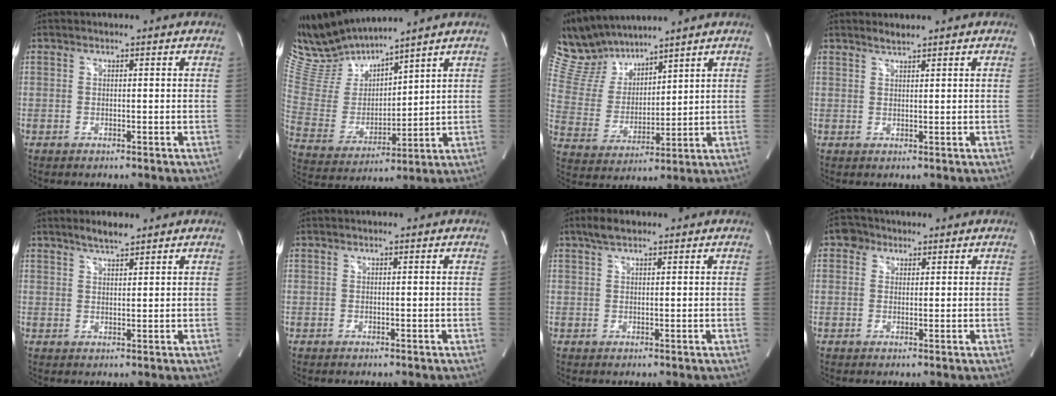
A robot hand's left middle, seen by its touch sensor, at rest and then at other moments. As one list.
[{"total": 11.5, "force": [11.1, 0.9, 2.7], "torque": [-0.077, 0.000, 0.241]}, {"total": 11.0, "force": [10.1, 3.4, 2.6], "torque": [-0.075, 0.020, 0.212]}, {"total": 1.3, "force": [1.3, -0.2, 0.3], "torque": [-0.009, 0.000, 0.028]}, {"total": 3.2, "force": [2.7, 0.3, 1.6], "torque": [-0.039, 0.001, 0.050]}, {"total": 0.0}, {"total": 2.7, "force": [2.0, 1.0, 1.6], "torque": [-0.037, 0.010, 0.038]}, {"total": 2.5, "force": [1.4, 2.0, 0.5], "torque": [-0.010, 0.006, 0.020]}]